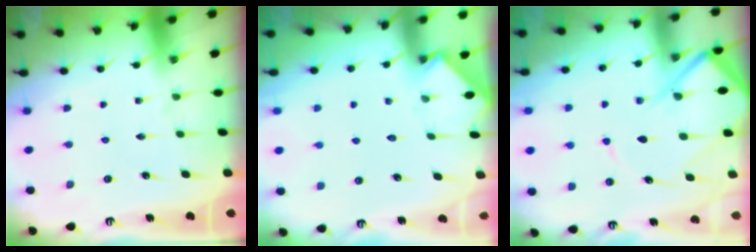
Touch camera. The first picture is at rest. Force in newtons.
{"total": 2.6, "press": 2.6, "slide": 0.4}
{"total": 12.1, "press": 12.0, "slide": 1.3}